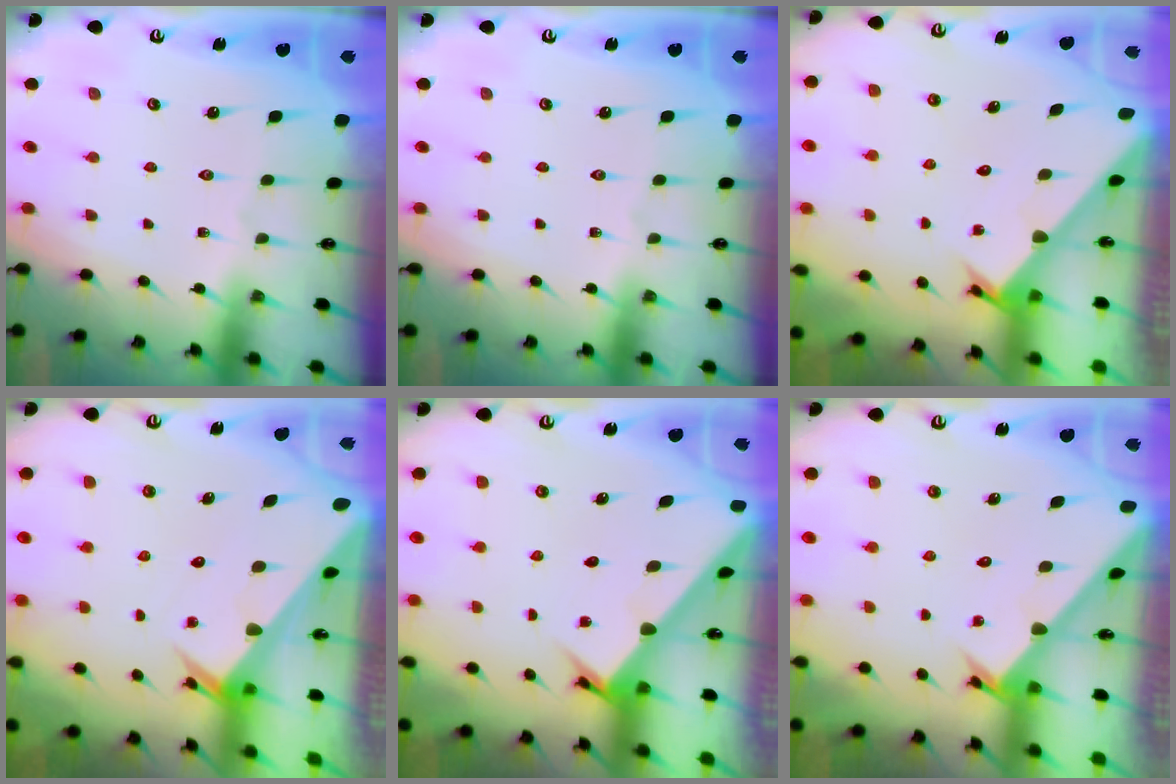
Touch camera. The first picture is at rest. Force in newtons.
{"total": 0.0}
{"total": 2.3, "press": 2.3, "slide": 0.0}
{"total": 3.8, "press": 3.8, "slide": 0.2}
{"total": 2.5, "press": 2.5, "slide": 0.3}
{"total": 2.5, "press": 2.5, "slide": 0.1}